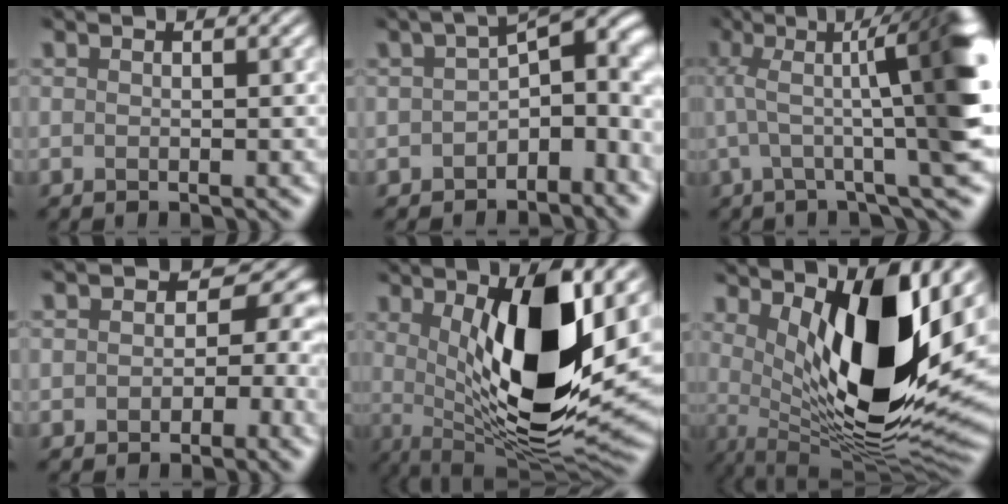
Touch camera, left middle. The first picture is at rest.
{"total": 4.7, "force": [-1.2, 2.7, 3.6], "torque": [-0.040, 0.004, -0.030]}
{"total": 7.2, "force": [1.9, 1.2, 6.9], "torque": [-0.113, 0.005, 0.032]}
{"total": 2.6, "force": [-0.3, 2.0, 1.6], "torque": [-0.010, 0.003, -0.017]}
{"total": 11.1, "force": [2.8, 3.3, 10.2], "torque": [-0.166, -0.017, 0.050]}
{"total": 12.3, "force": [3.9, 3.9, 10.9], "torque": [-0.162, -0.029, 0.067]}